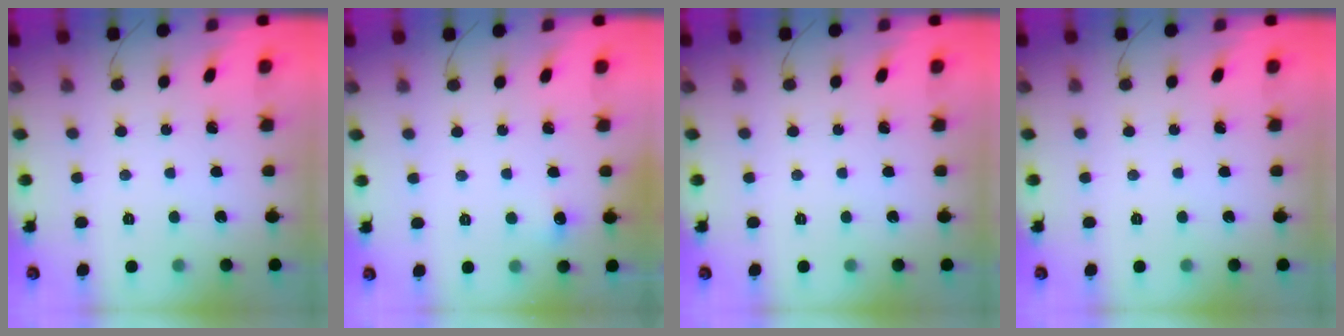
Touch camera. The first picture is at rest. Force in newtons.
{"total": 4.8, "press": 4.5, "slide": 1.4}
{"total": 0.0}
{"total": 0.0}